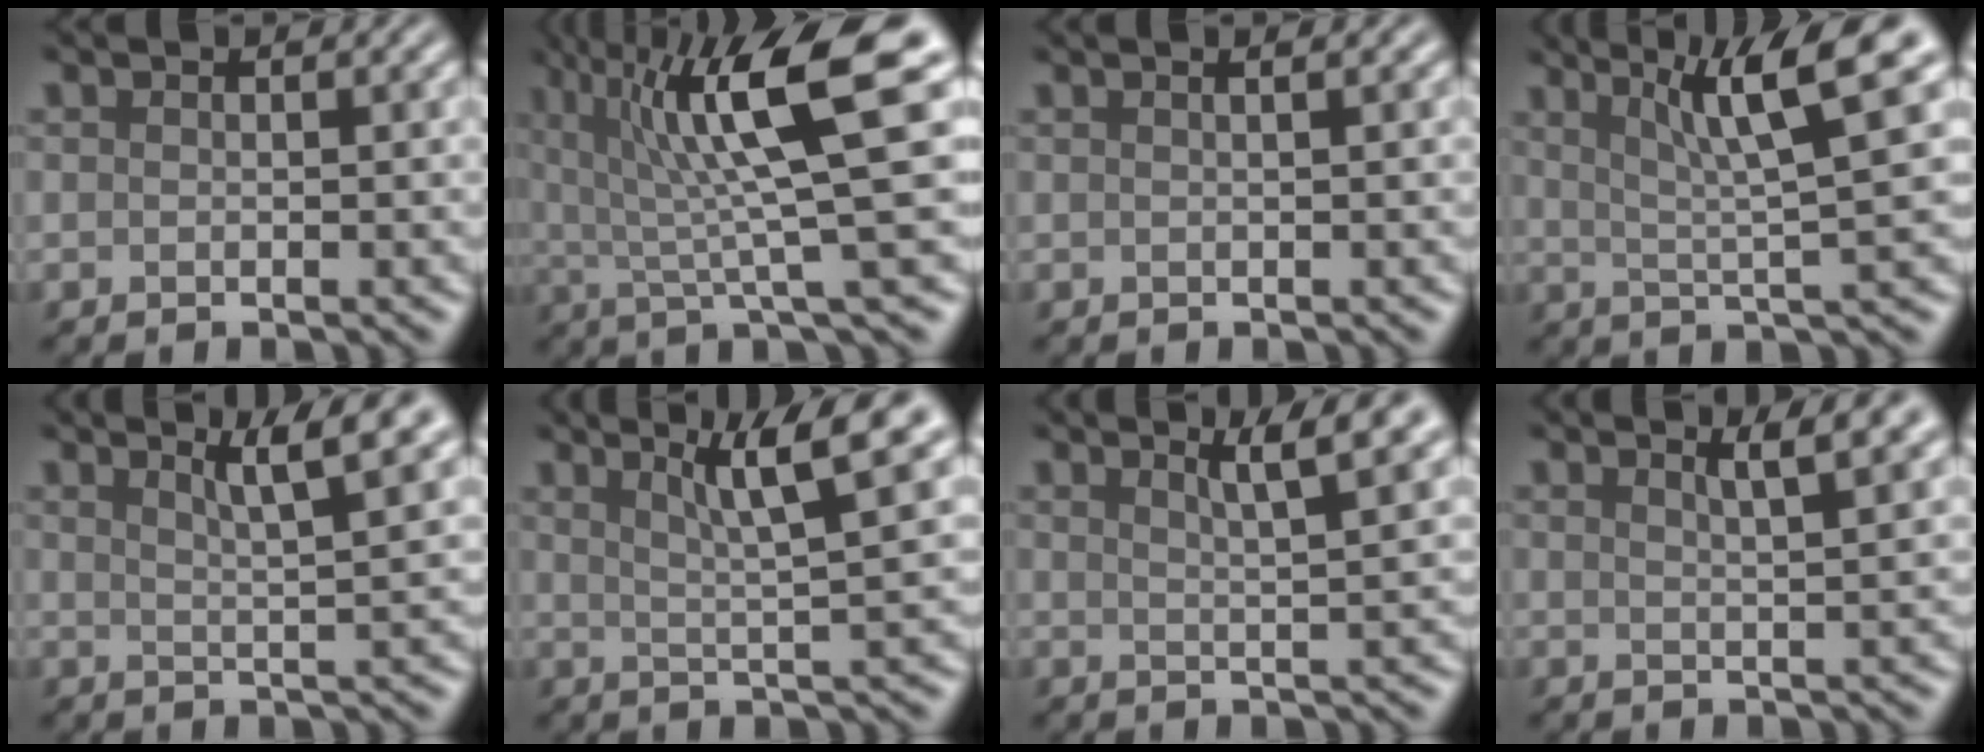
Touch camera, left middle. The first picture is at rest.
{"total": 11.2, "force": [3.9, 2.2, 10.3], "torque": [-0.160, 0.008, 0.066]}
{"total": 2.6, "force": [1.2, 1.3, 1.9], "torque": [-0.004, 0.010, -0.017]}
{"total": 8.3, "force": [3.8, 1.2, 7.3], "torque": [-0.109, 0.019, 0.064]}
{"total": 4.9, "force": [3.0, 0.7, 3.9], "torque": [-0.054, 0.011, 0.046]}
{"total": 6.7, "force": [3.2, 0.7, 5.8], "torque": [-0.088, 0.014, 0.056]}
{"total": 4.4, "force": [2.7, 0.7, 3.4], "torque": [-0.043, 0.012, 0.038]}
{"total": 4.5, "force": [2.7, 1.1, 3.4], "torque": [-0.027, 0.022, 0.017]}